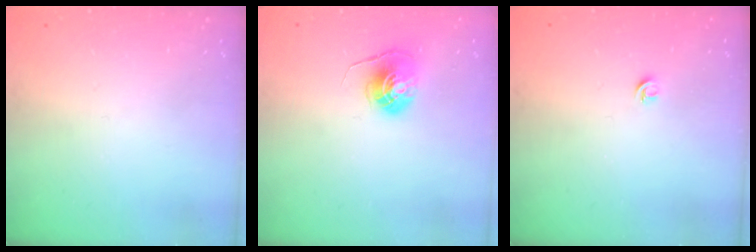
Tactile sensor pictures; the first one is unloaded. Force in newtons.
{"total": 6.0, "press": 6.0, "slide": 0.4}
{"total": 3.6, "press": 3.6, "slide": 0.5}